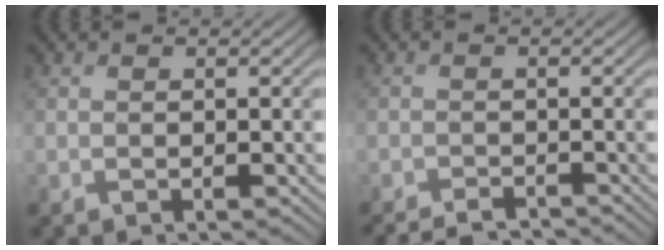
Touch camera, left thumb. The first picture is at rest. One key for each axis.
{"total": 3.9, "fx": -3.6, "fy": 1.0, "fz": 1.1, "tx": -0.013, "ty": -0.009, "tz": -0.069}